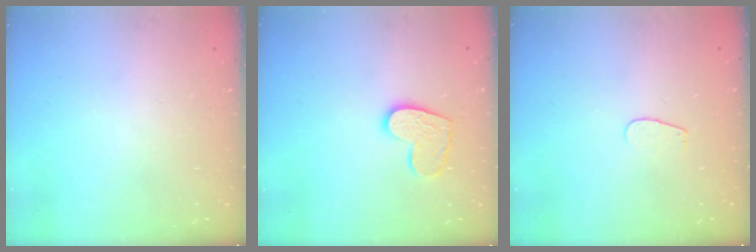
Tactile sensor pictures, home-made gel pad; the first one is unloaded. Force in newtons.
{"total": 11.3, "press": 11.2, "slide": 0.7}
{"total": 2.6, "press": 2.5, "slide": 0.3}